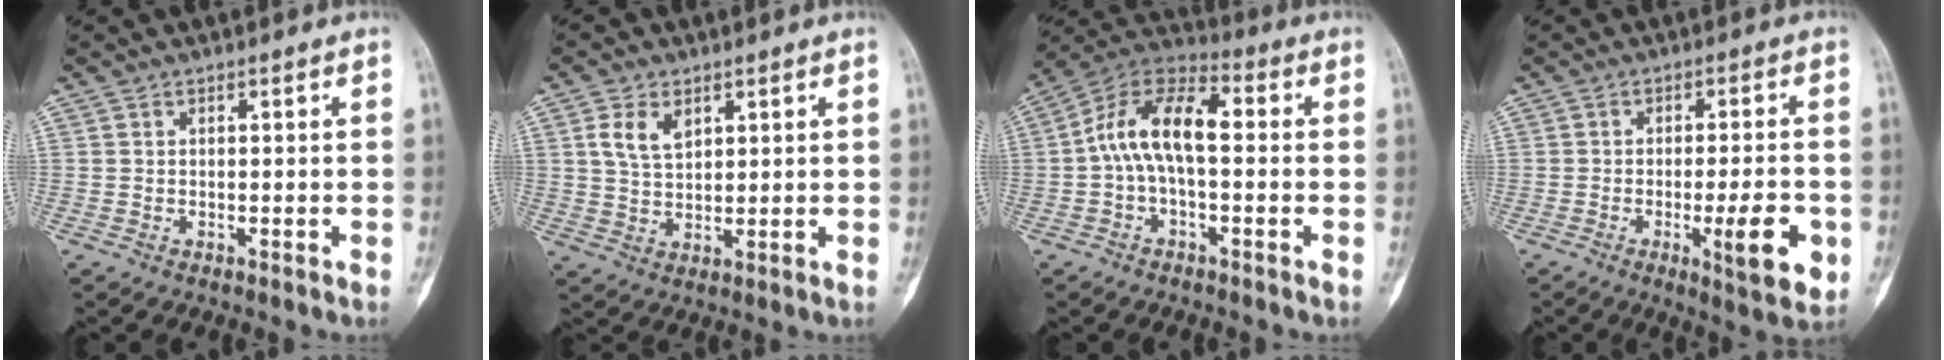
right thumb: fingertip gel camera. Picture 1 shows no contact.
{"total": 5.7, "force": [2.5, 3.5, 3.8], "torque": [-0.062, -0.009, 0.052]}
{"total": 12.3, "force": [-0.1, 6.1, 10.6], "torque": [-0.186, 0.045, -0.015]}
{"total": 9.9, "force": [-3.0, 2.1, 9.2], "torque": [-0.124, -0.003, -0.039]}